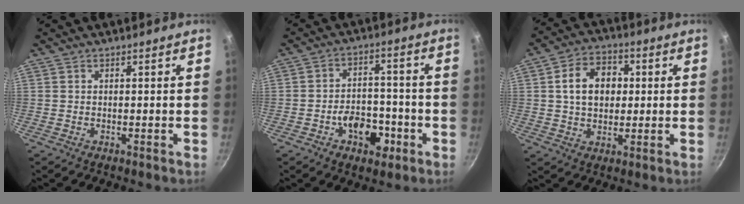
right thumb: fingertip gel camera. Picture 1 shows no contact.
{"total": 9.5, "force": [-4.0, 6.1, 6.0], "torque": [-0.056, 0.028, -0.062]}
{"total": 10.6, "force": [1.4, 7.9, 6.9], "torque": [-0.087, 0.014, 0.015]}